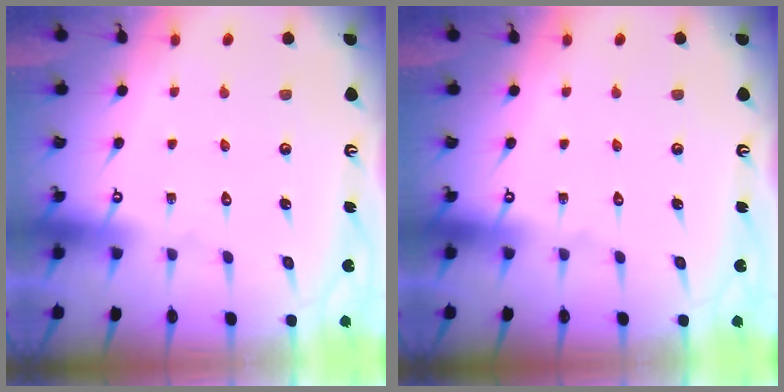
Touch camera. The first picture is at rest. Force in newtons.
{"total": 0.0}